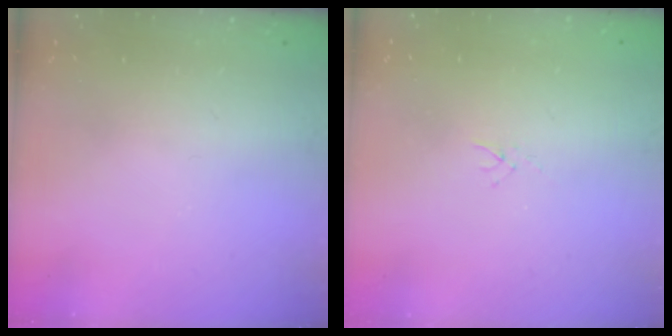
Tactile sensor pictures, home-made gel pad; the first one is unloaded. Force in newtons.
{"total": 1.0, "press": 1.0, "slide": 0.3}